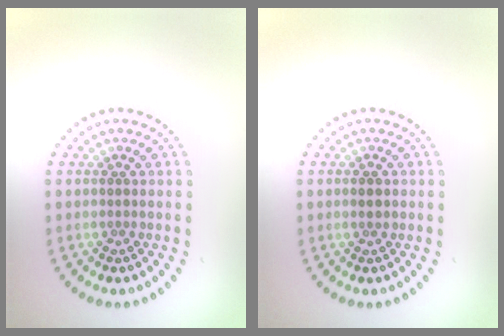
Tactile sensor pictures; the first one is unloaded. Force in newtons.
{"total": 1.2, "press": 1.2, "slide": 0.1}